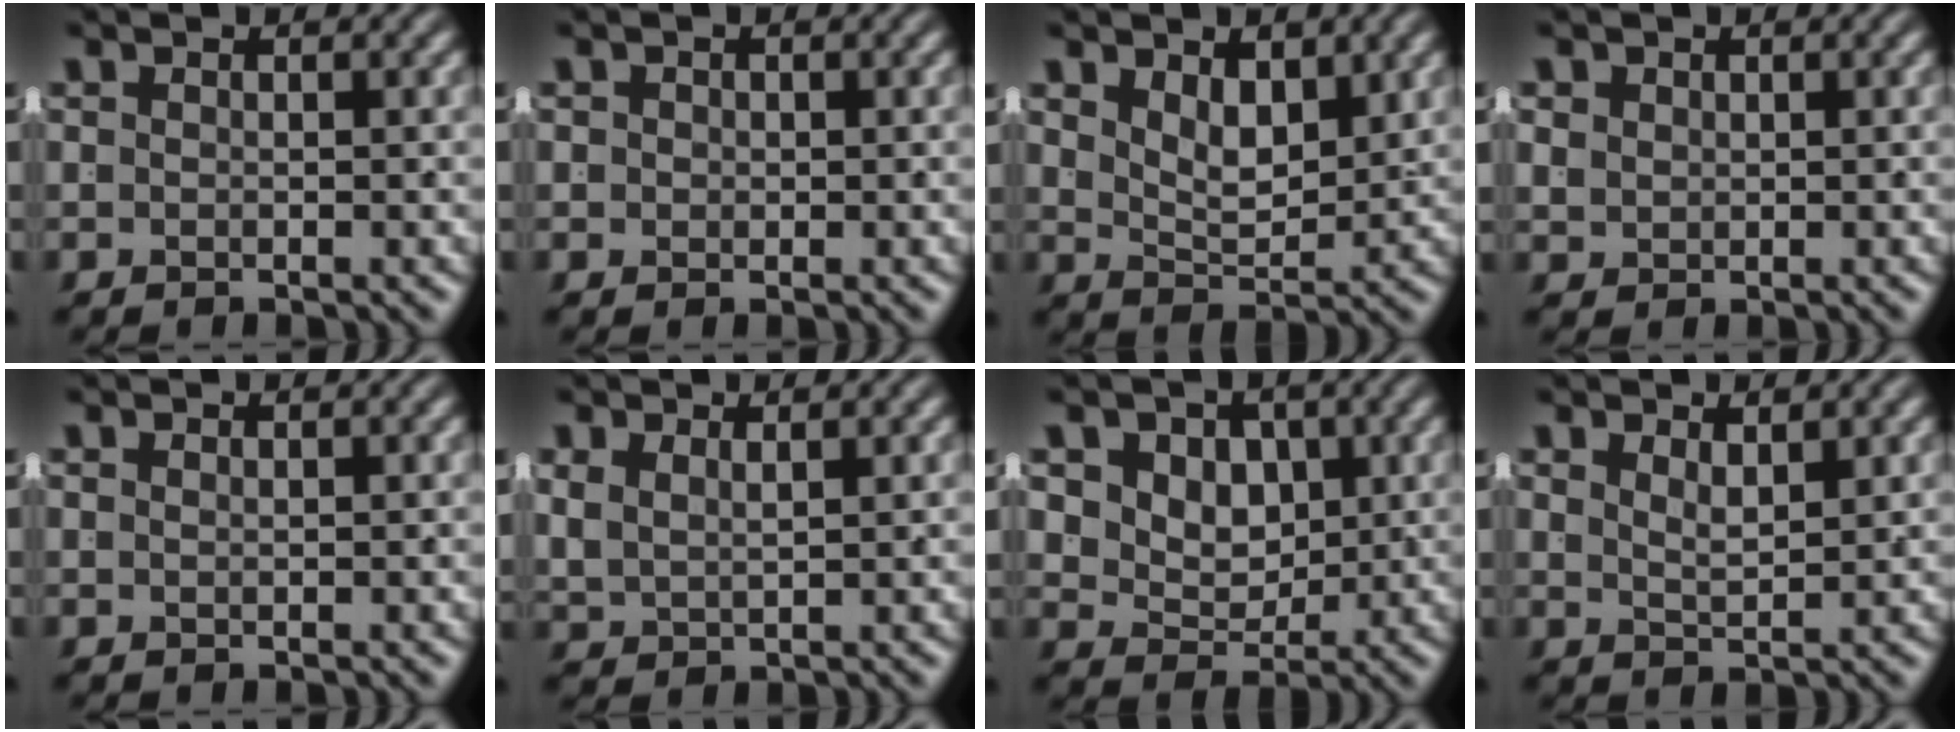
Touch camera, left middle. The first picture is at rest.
{"total": 1.3, "force": [0.0, 1.2, 0.4], "torque": [-0.015, -0.007, 0.004]}
{"total": 3.1, "force": [1.9, 1.1, 2.1], "torque": [-0.030, -0.021, 0.041]}
{"total": 1.8, "force": [0.9, 1.4, 0.8], "torque": [-0.022, -0.007, 0.026]}
{"total": 0.8, "force": [0.2, -0.7, 0.0], "torque": [0.008, -0.003, 0.008]}
{"total": 2.0, "force": [1.0, 1.2, 1.1], "torque": [-0.033, -0.011, 0.034]}
{"total": 7.7, "force": [1.8, 6.4, 3.9], "torque": [-0.080, -0.019, 0.033]}
{"total": 1.7, "force": [1.2, -0.7, 0.9], "torque": [-0.009, -0.014, 0.033]}